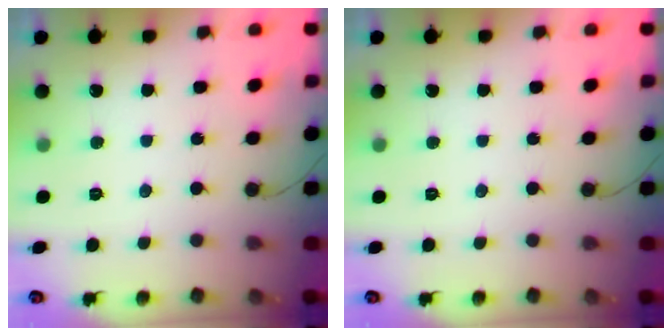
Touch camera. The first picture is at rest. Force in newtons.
{"total": 0.0}